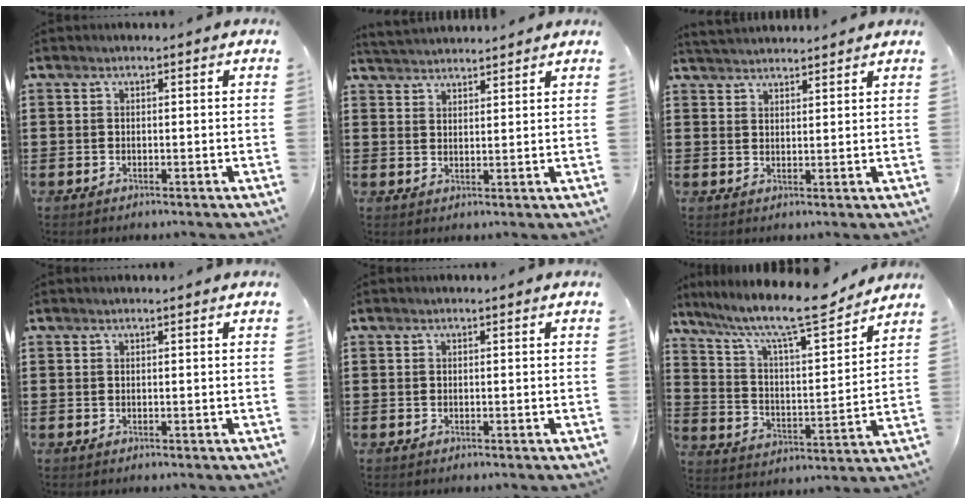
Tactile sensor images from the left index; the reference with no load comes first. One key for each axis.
{"total": 2.7, "fx": 2.7, "fy": 0.0, "fz": -0.2, "tx": -0.006, "ty": -0.008, "tz": 0.051}
{"total": 2.5, "fx": 2.5, "fy": -0.1, "fz": -0.3, "tx": -0.003, "ty": -0.004, "tz": 0.048}
{"total": 0.0}
{"total": 0.0}
{"total": 10.9, "fx": 9.1, "fy": 1.4, "fz": 6.0, "tx": -0.133, "ty": -0.062, "tz": 0.146}